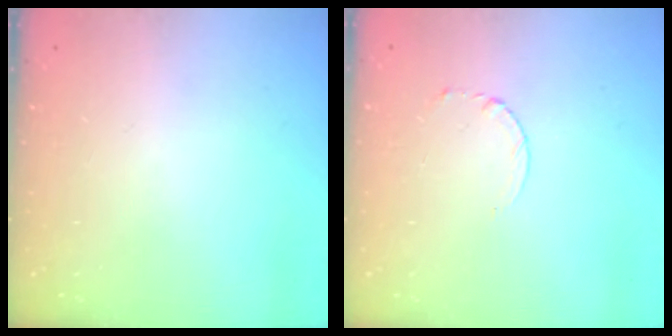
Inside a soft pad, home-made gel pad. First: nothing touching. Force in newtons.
{"total": 2.5, "press": 2.5, "slide": 0.3}